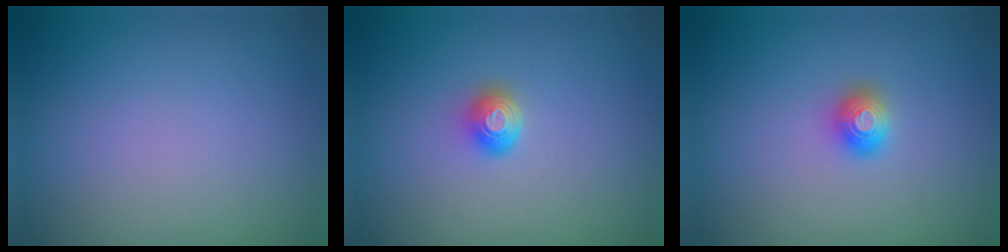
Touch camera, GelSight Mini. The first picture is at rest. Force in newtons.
{"total": 1.6, "press": 1.3, "slide": 0.9}
{"total": 1.3, "press": 1.3, "slide": 0.2}